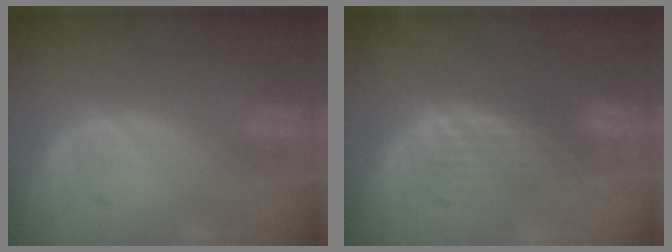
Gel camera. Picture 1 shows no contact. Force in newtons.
{"total": 4.3, "press": 3.6, "slide": 2.4}